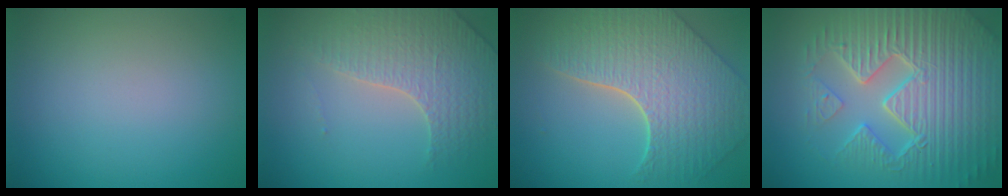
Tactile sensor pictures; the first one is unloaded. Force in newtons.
{"total": 3.6, "press": 3.5, "slide": 0.9}
{"total": 8.5, "press": 6.3, "slide": 5.7}
{"total": 9.8, "press": 6.8, "slide": 7.0}